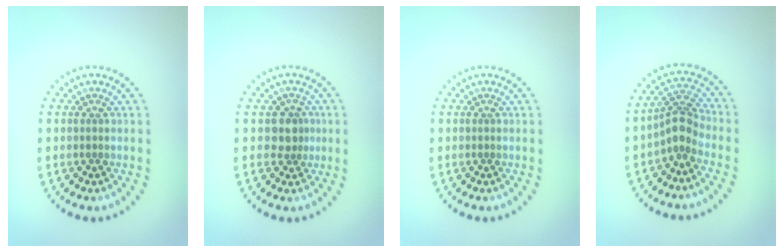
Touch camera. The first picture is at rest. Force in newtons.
{"total": 2.1, "press": 1.7, "slide": 1.3}
{"total": 0.0}
{"total": 2.9, "press": 2.0, "slide": 2.0}